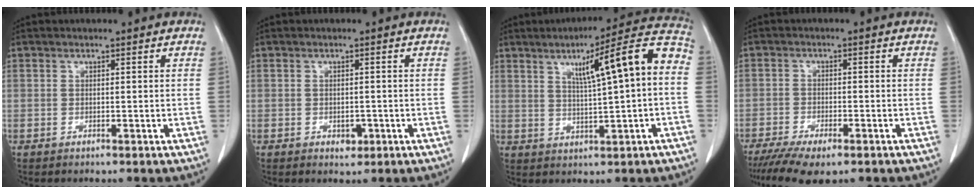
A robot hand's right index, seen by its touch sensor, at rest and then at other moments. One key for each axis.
{"total": 1.8, "fx": -0.7, "fy": 1.2, "fz": 1.2, "tx": -0.016, "ty": 0.001, "tz": -0.003}
{"total": 12.8, "fx": 2.1, "fy": 0.8, "fz": 12.6, "tx": -0.177, "ty": 0.031, "tz": 0.029}
{"total": 8.9, "fx": -6.7, "fy": 2.6, "fz": 5.3, "tx": -0.079, "ty": -0.015, "tz": -0.102}